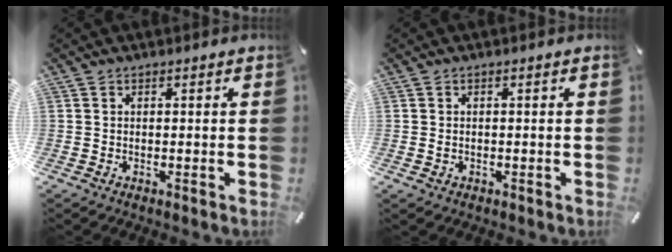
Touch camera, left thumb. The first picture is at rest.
{"total": 1.0, "force": [-0.4, 0.8, 0.6], "torque": [-0.014, 0.001, -0.007]}